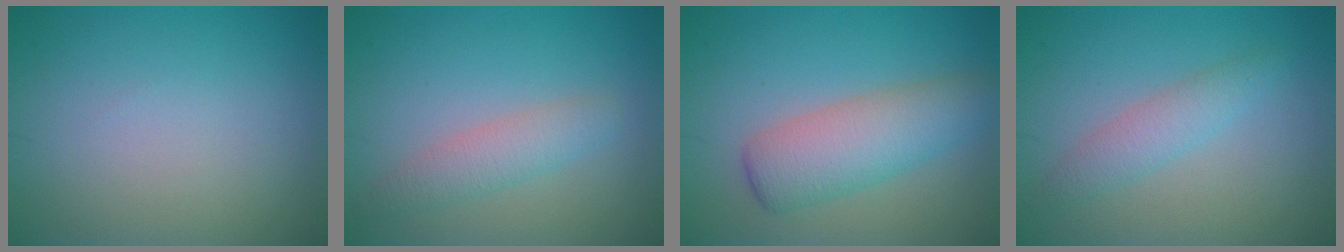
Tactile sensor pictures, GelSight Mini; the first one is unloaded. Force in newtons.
{"total": 2.6, "press": 2.6, "slide": 0.2}
{"total": 5.2, "press": 5.2, "slide": 0.1}
{"total": 2.4, "press": 2.4, "slide": 0.1}